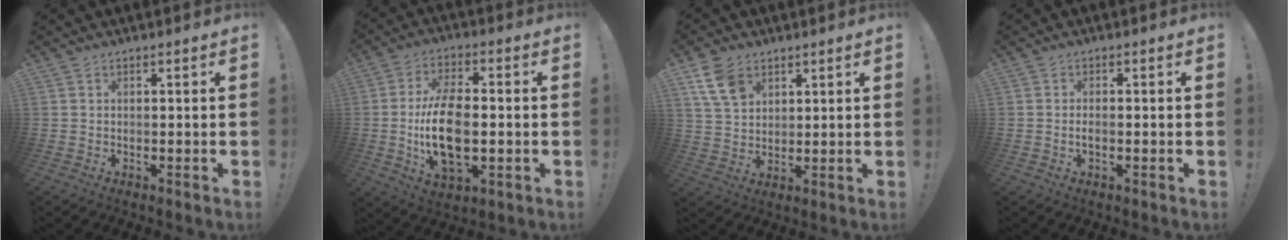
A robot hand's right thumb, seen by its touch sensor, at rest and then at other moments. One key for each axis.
{"total": 15.6, "fx": -1.7, "fy": 8.4, "fz": 13.0, "tx": -0.250, "ty": -0.006, "tz": -0.036}
{"total": 9.6, "fx": 5.1, "fy": 6.5, "fz": 5.0, "tx": -0.091, "ty": -0.013, "tz": 0.104}
{"total": 1.5, "fx": -0.5, "fy": 0.6, "fz": 1.3, "tx": -0.025, "ty": 0.002, "tz": -0.010}